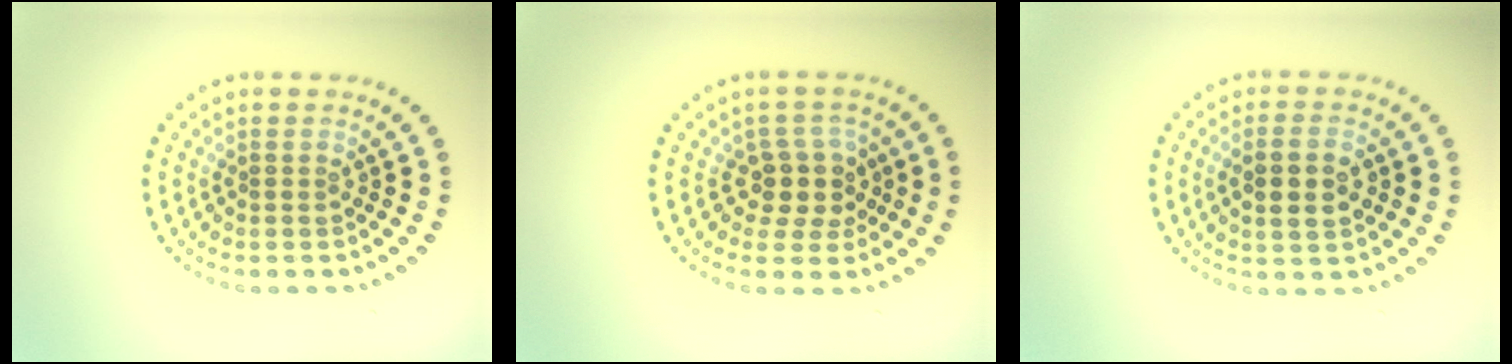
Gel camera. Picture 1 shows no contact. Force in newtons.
{"total": 2.8, "press": 2.3, "slide": 1.6}
{"total": 3.1, "press": 3.1, "slide": 0.5}